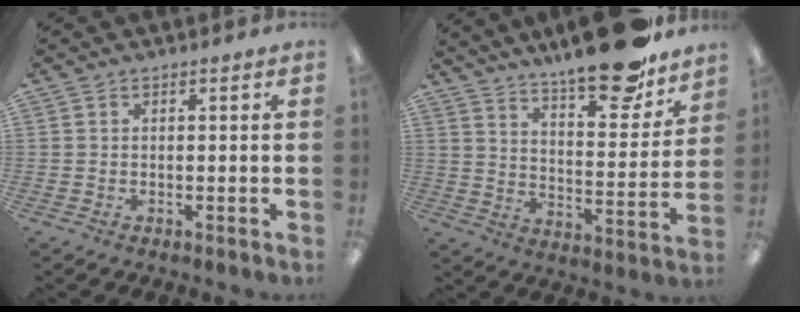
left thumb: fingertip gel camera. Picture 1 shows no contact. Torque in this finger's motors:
{"motor_torque": [1.26, 1.21, 1.77, -1.00, 0.09]}